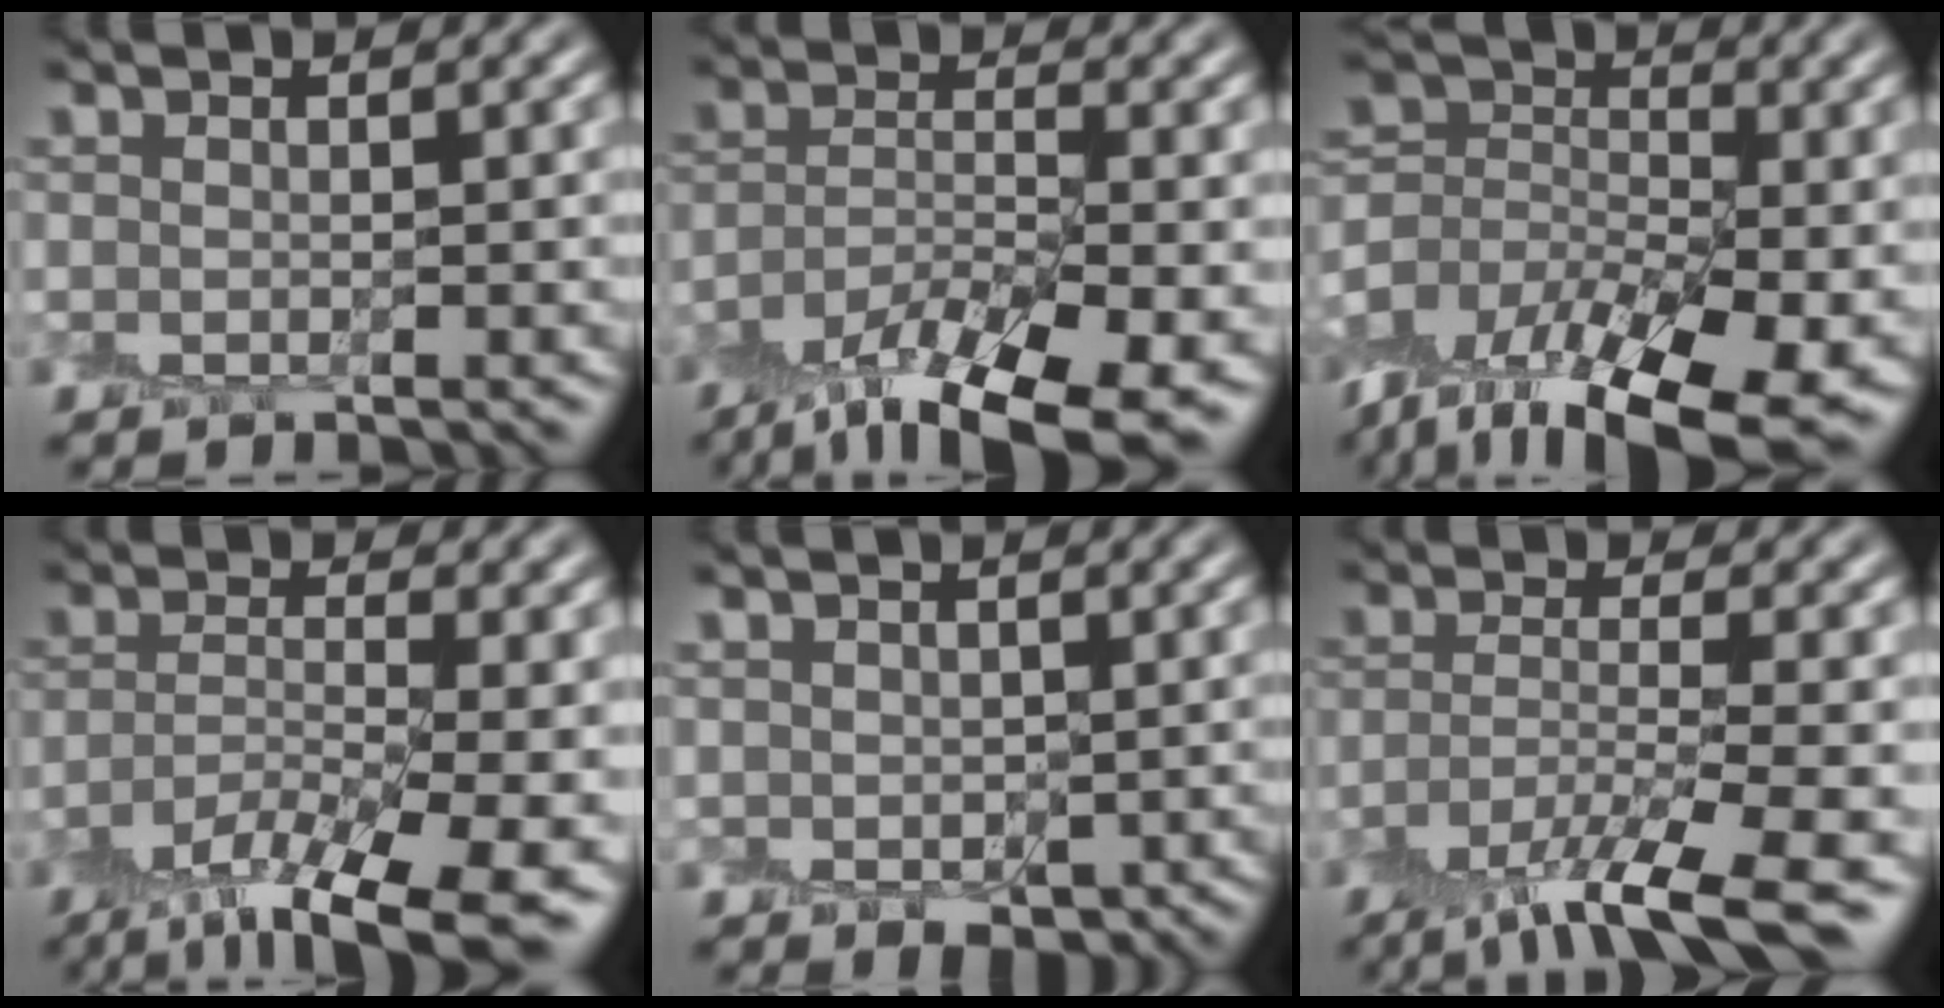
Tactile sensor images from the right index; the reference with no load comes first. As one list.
[{"total": 10.2, "force": [-7.5, 2.9, 6.3], "torque": [-0.127, -0.018, -0.129]}, {"total": 13.7, "force": [-7.9, 7.7, 8.2], "torque": [-0.171, -0.001, -0.146]}, {"total": 10.3, "force": [-6.6, 2.7, 7.4], "torque": [-0.144, -0.021, -0.110]}, {"total": 2.0, "force": [0.5, 1.8, 0.7], "torque": [-0.004, -0.002, 0.011]}, {"total": 7.0, "force": [-4.5, 1.4, 5.2], "torque": [-0.087, -0.009, -0.088]}]